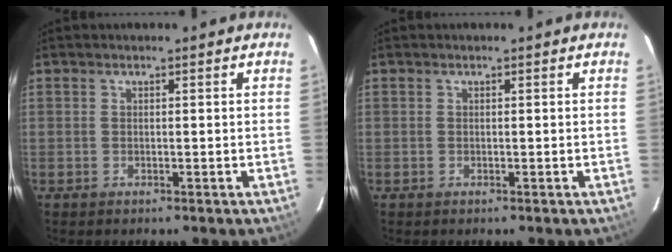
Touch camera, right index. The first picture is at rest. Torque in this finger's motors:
{"motor_torque": [-0.01, 0.01, 0.04, 0.00]}